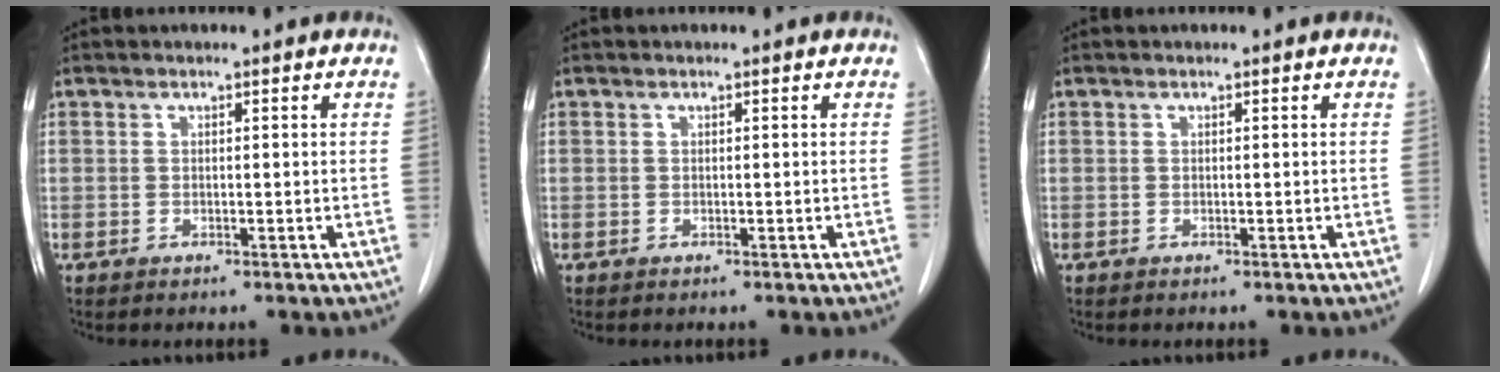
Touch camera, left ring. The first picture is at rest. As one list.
[{"total": 0.0}, {"total": 0.0}]